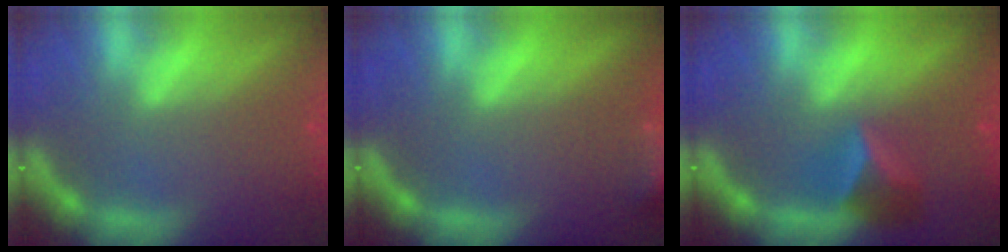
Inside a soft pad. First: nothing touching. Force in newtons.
{"total": 4.4}
{"total": 4.0}